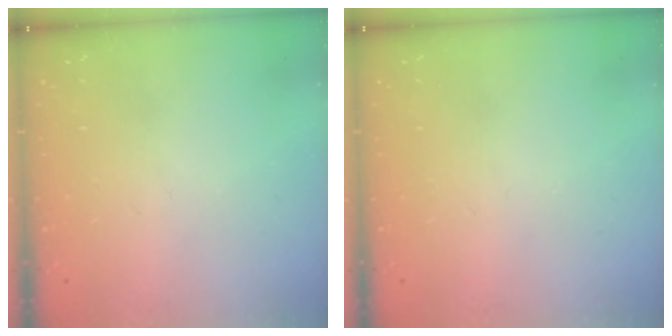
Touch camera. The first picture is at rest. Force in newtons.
{"total": 0.0}